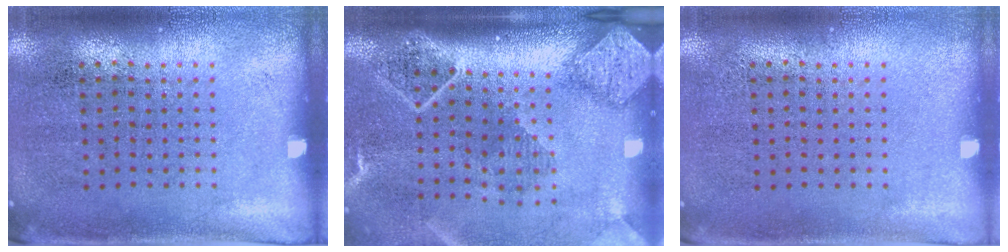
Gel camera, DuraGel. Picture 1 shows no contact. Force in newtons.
{"total": 2.6, "press": 1.9, "slide": 1.8}
{"total": 0.0}